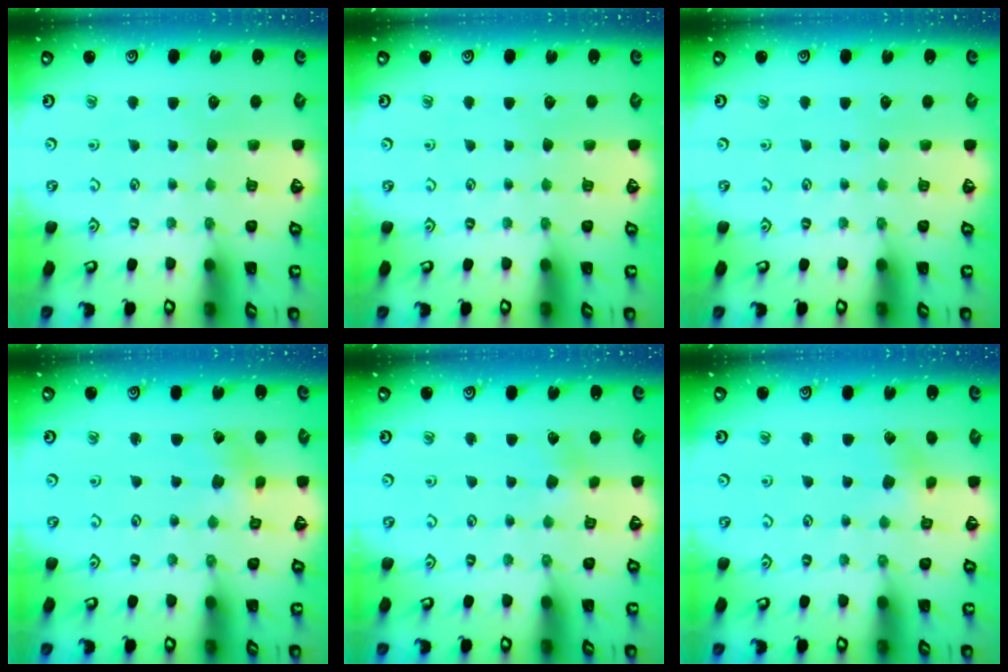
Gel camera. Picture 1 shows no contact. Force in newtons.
{"total": 0.0}
{"total": 0.0}
{"total": 2.2, "press": 2.2, "slide": 0.3}
{"total": 2.0, "press": 1.9, "slide": 0.3}
{"total": 3.1, "press": 3.0, "slide": 0.4}